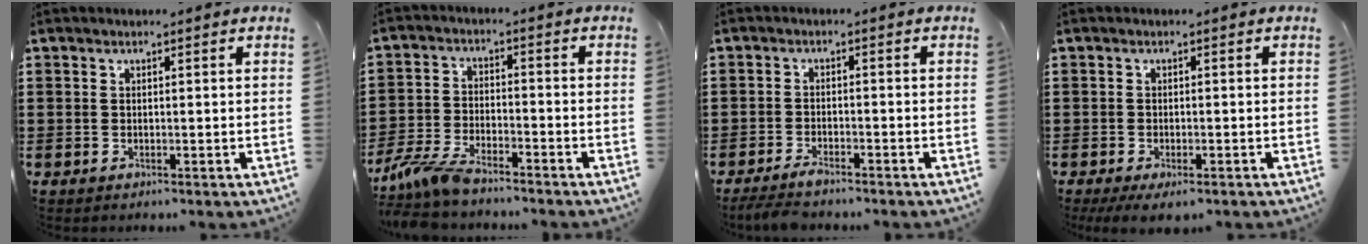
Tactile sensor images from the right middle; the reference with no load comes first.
{"total": 6.2, "force": [-5.5, 1.0, 2.7], "torque": [-0.077, -0.009, -0.111]}
{"total": 2.5, "force": [-2.2, 0.2, 1.2], "torque": [-0.037, -0.006, -0.045]}
{"total": 1.4, "force": [-1.0, 0.2, 1.0], "torque": [-0.025, -0.005, -0.020]}